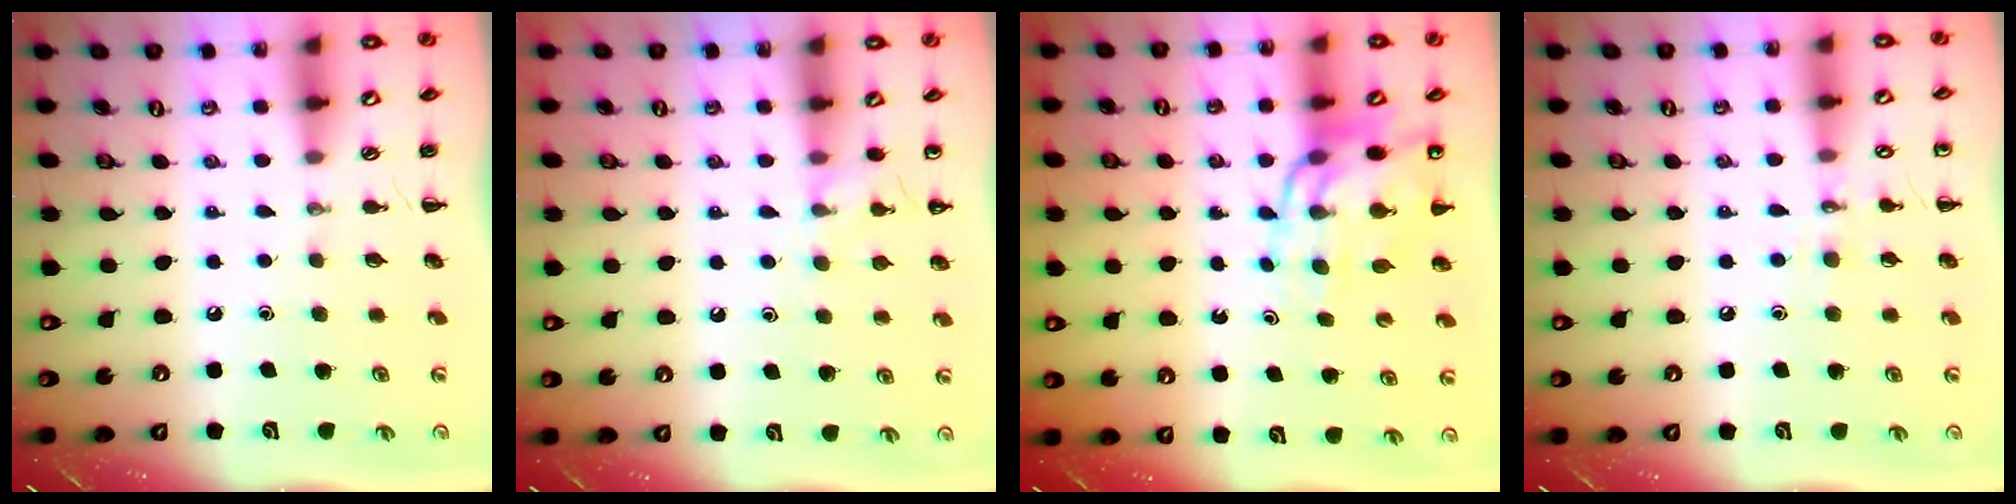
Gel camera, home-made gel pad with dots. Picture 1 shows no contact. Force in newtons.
{"total": 6.5, "press": 6.2, "slide": 2.0}
{"total": 12.7, "press": 12.2, "slide": 3.6}
{"total": 6.3, "press": 6.0, "slide": 1.6}